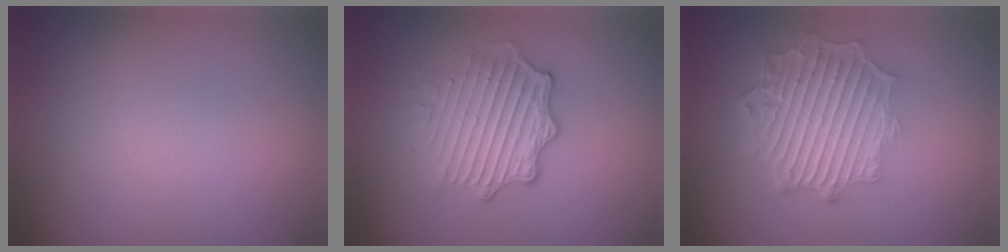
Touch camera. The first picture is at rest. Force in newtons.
{"total": 4.7, "press": 3.4, "slide": 3.2}
{"total": 6.4, "press": 4.7, "slide": 4.3}